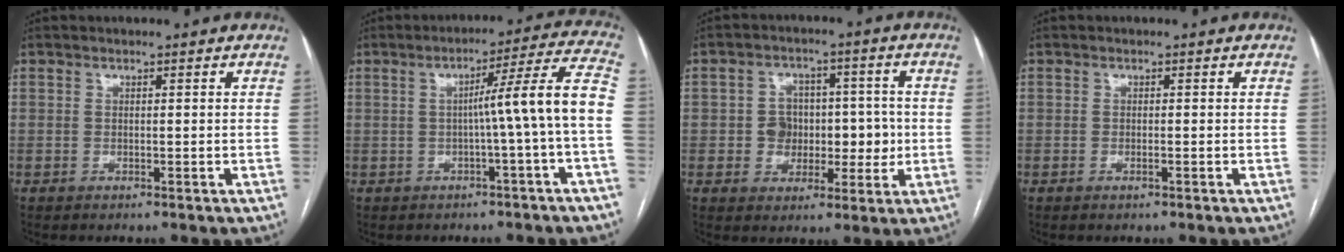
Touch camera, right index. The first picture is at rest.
{"total": 9.7, "force": [-1.4, -1.9, 9.4], "torque": [-0.127, 0.024, -0.018]}
{"total": 7.8, "force": [-0.5, 6.7, 3.9], "torque": [-0.044, 0.032, 0.000]}
{"total": 0.6, "force": [-0.3, 0.1, 0.5], "torque": [-0.011, -0.001, -0.004]}